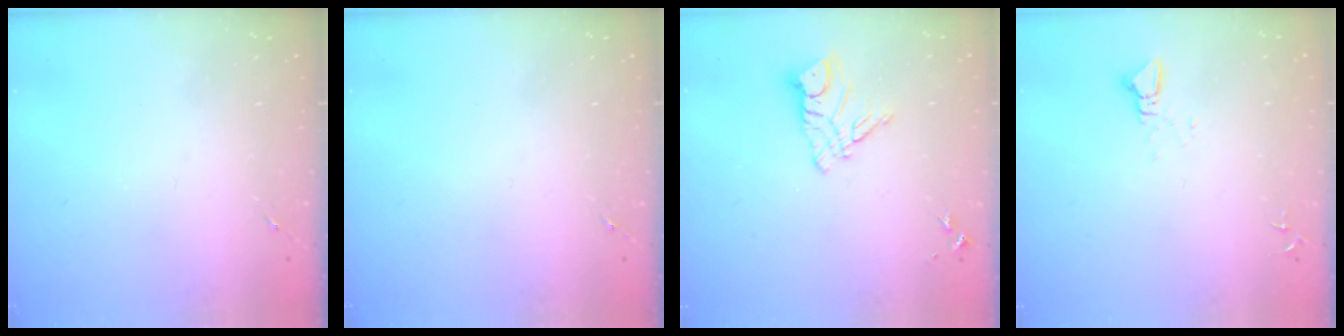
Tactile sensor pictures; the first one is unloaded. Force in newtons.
{"total": 0.0}
{"total": 9.9, "press": 9.8, "slide": 1.1}
{"total": 2.3, "press": 2.3, "slide": 0.1}